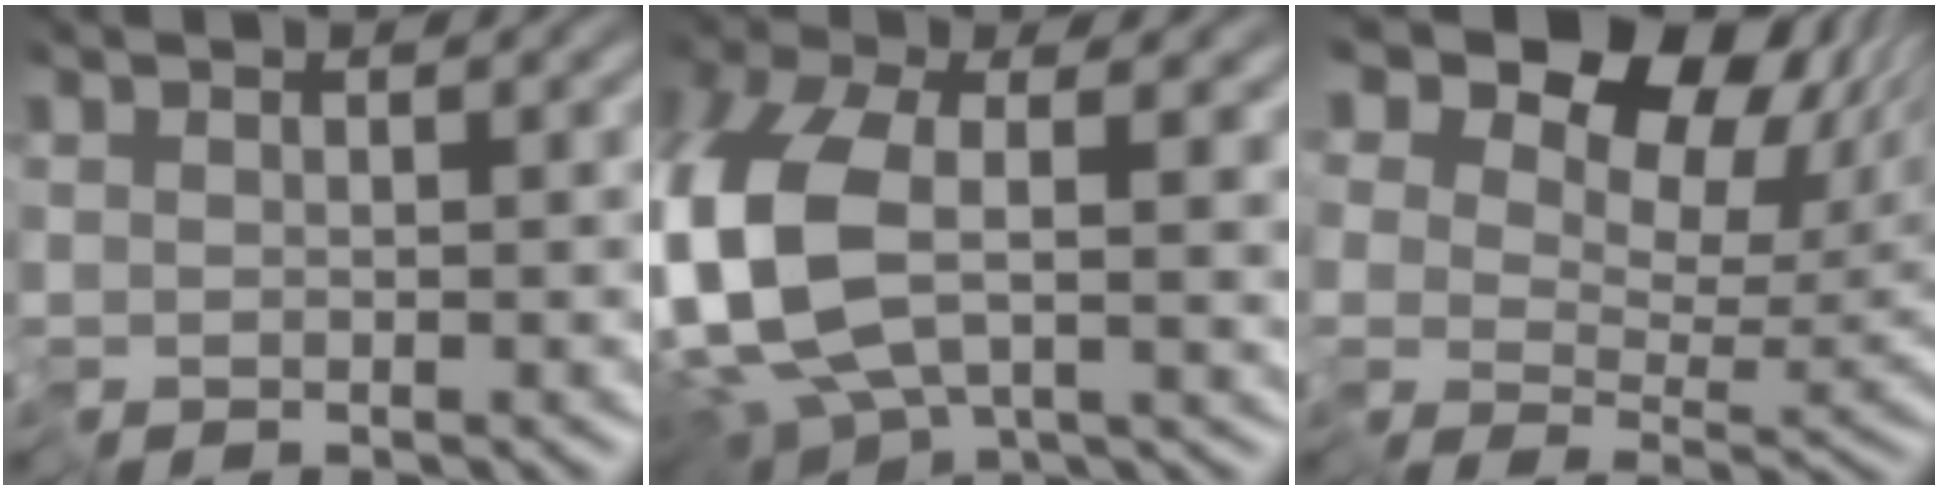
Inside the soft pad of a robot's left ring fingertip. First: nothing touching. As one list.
[{"total": 11.6, "force": [-1.1, 6.4, 9.5], "torque": [-0.242, -0.018, -0.018]}, {"total": 13.2, "force": [6.7, 8.4, 7.7], "torque": [-0.102, 0.037, 0.100]}]